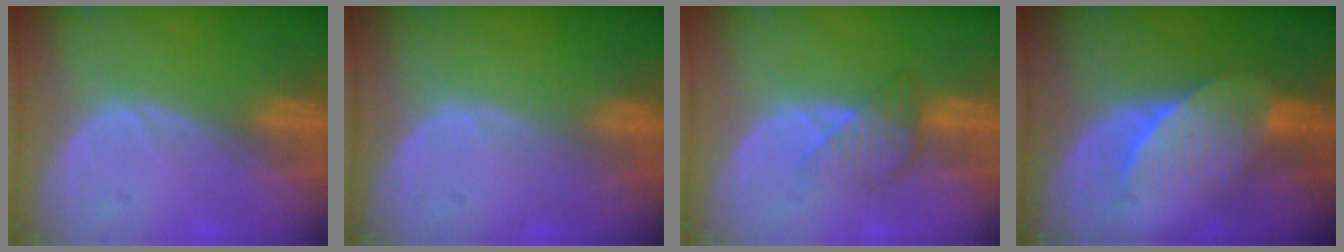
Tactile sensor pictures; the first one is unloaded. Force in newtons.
{"total": 0.0}
{"total": 3.8, "press": 3.8, "slide": 0.0}
{"total": 7.2, "press": 6.7, "slide": 2.6}